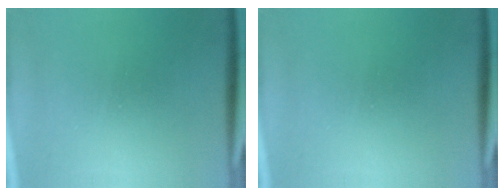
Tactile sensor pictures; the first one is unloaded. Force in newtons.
{"total": 0.0}